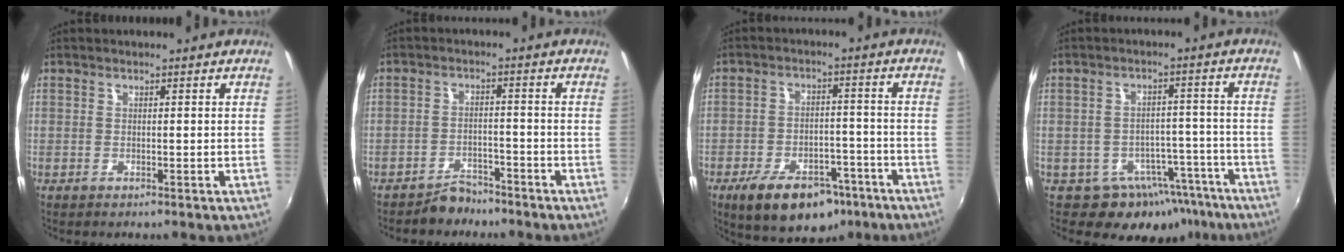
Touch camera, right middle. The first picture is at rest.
{"total": 4.1, "force": [-3.7, 1.7, 0.3], "torque": [-0.014, 0.007, -0.058]}
{"total": 14.5, "force": [-9.3, 7.4, 8.3], "torque": [-0.162, -0.003, -0.133]}
{"total": 10.3, "force": [-6.7, 7.1, 3.1], "torque": [-0.046, 0.028, -0.067]}